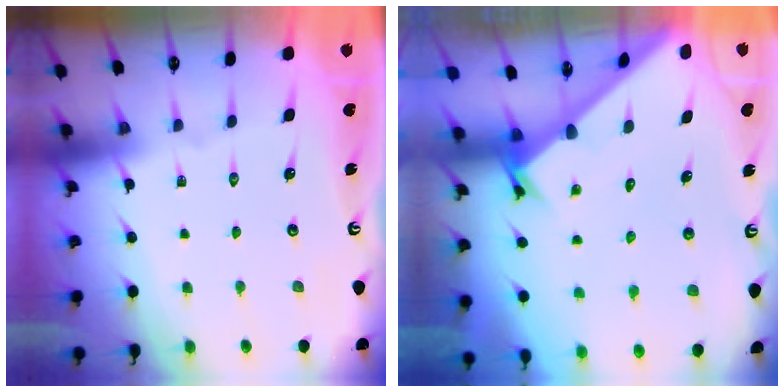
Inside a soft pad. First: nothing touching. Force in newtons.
{"total": 2.4, "press": 2.4, "slide": 0.1}